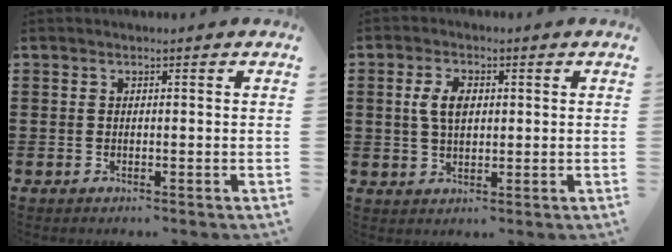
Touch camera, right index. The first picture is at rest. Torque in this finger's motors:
{"motor_torque": [0.52, -0.24, 0.48, 0.13]}